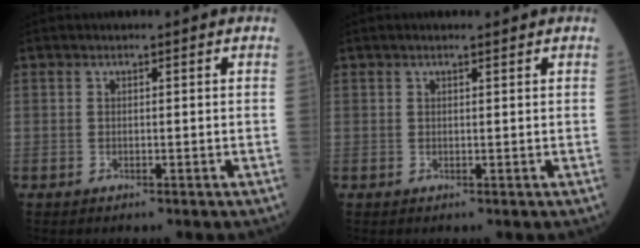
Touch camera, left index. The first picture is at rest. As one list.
[{"total": 1.0, "force": [0.8, 0.1, 0.6], "torque": [-0.014, 0.006, 0.013]}]